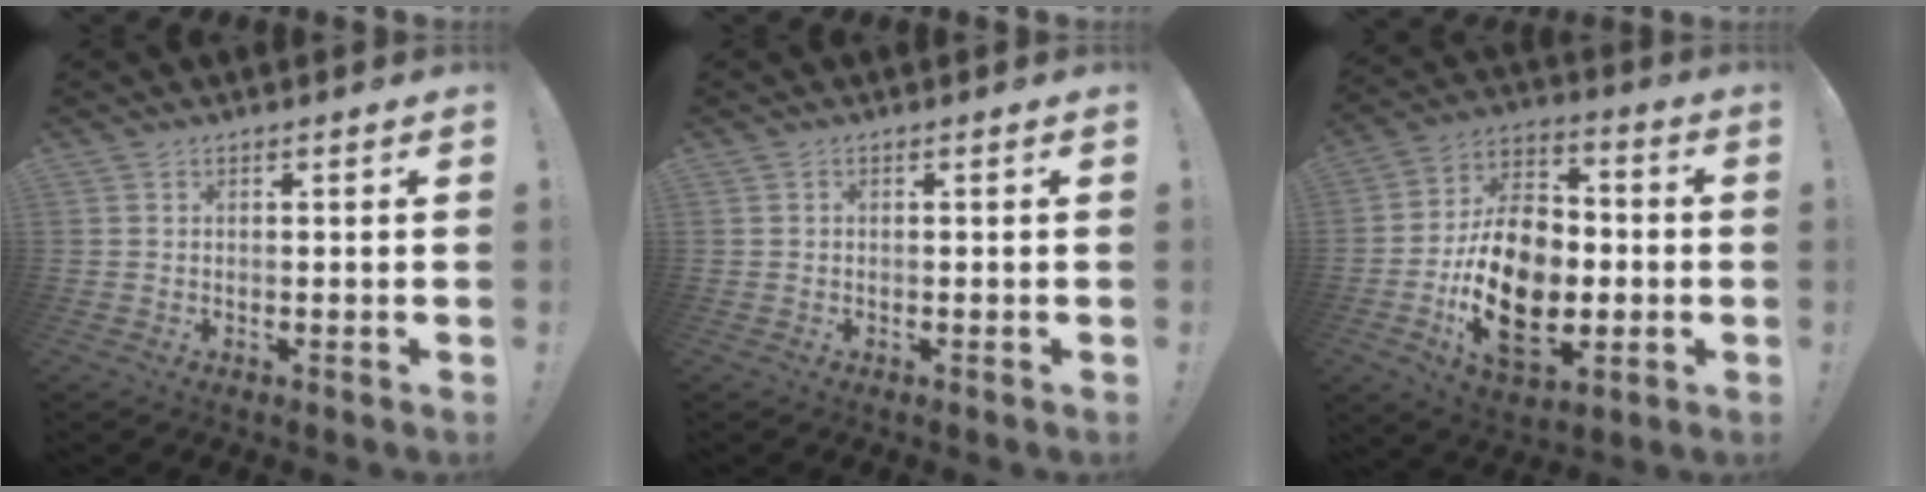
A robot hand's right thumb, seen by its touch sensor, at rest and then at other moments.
{"total": 0.0}
{"total": 21.8, "force": [-4.4, 14.4, 15.7], "torque": [-0.283, 0.020, -0.066]}